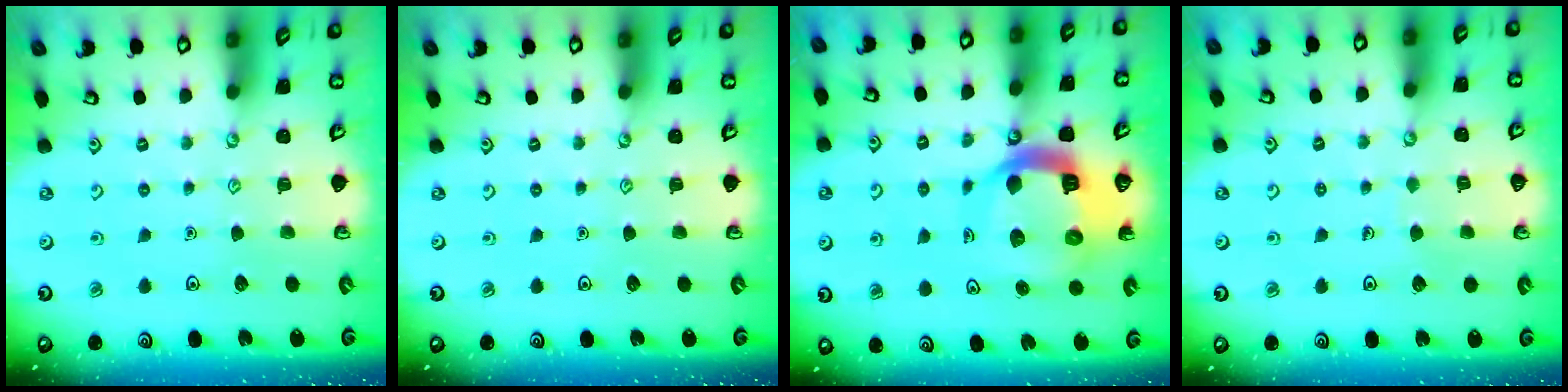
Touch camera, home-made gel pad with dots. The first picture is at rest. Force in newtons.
{"total": 0.0}
{"total": 15.7, "press": 15.6, "slide": 1.7}
{"total": 3.4, "press": 3.4, "slide": 0.2}